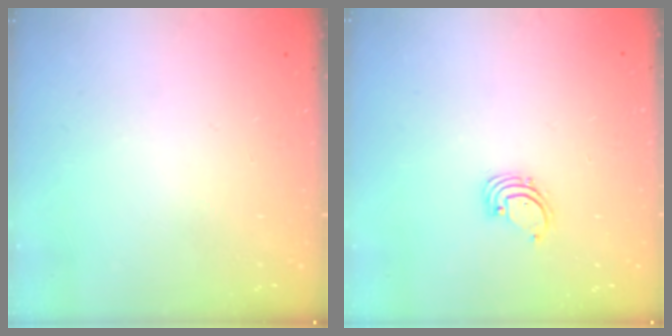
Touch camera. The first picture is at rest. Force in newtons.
{"total": 1.4, "press": 1.4, "slide": 0.1}